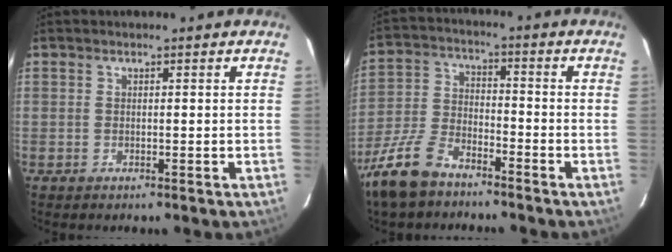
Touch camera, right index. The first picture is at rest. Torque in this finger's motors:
{"motor_torque": [0.10, -0.60, -0.34, -0.19]}